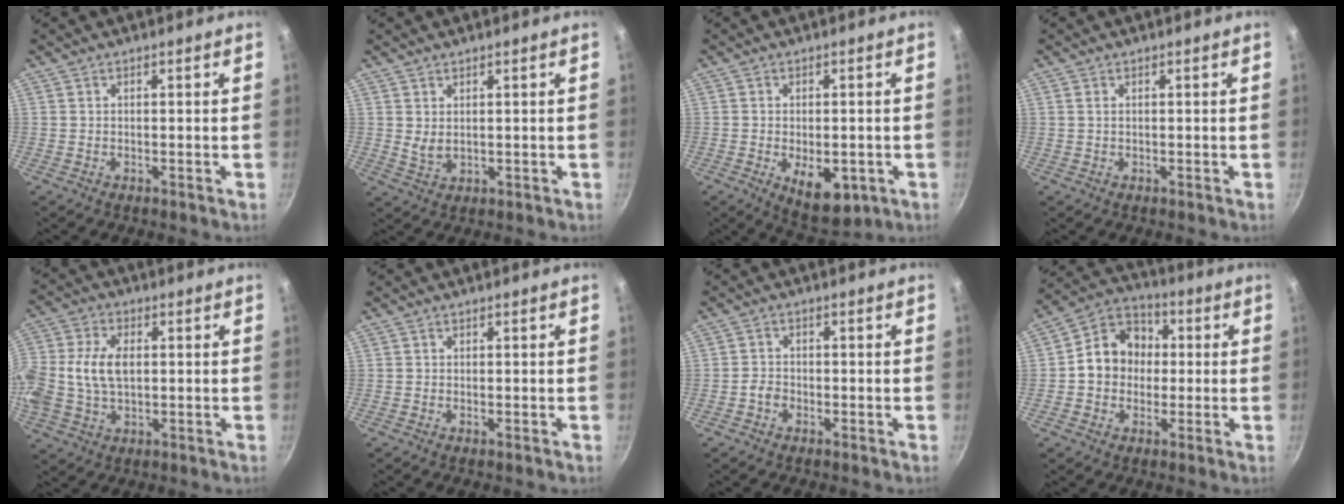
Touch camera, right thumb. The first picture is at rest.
{"total": 2.6, "force": [1.1, 1.5, 1.8], "torque": [-0.032, -0.013, 0.025]}
{"total": 8.8, "force": [-2.6, 4.8, 6.9], "torque": [-0.075, -0.003, -0.020]}
{"total": 0.9, "force": [0.2, 0.5, 0.7], "torque": [-0.012, 0.002, 0.002]}
{"total": 12.5, "force": [0.6, 8.2, 9.4], "torque": [-0.198, 0.025, 0.004]}
{"total": 0.6, "force": [-0.1, 0.1, 0.5], "torque": [-0.009, 0.000, -0.002]}
{"total": 2.1, "force": [-1.1, 1.5, 1.0], "torque": [-0.015, 0.015, -0.023]}
{"total": 11.7, "force": [0.2, 10.0, 6.1], "torque": [-0.061, 0.027, -0.019]}